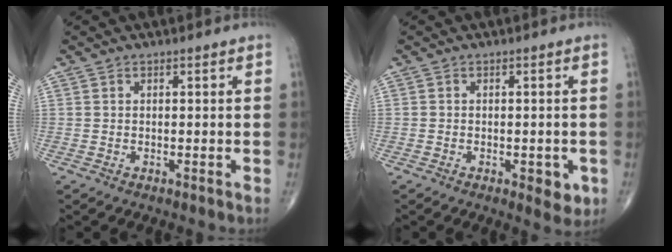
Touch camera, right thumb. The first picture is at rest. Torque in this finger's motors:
{"motor_torque": [0.47, 0.76, -0.06, -0.05, 0.13]}